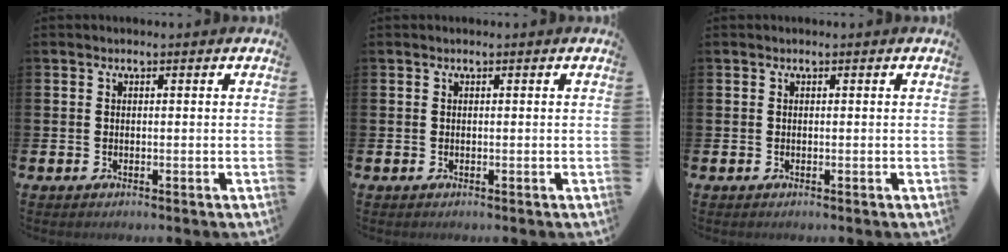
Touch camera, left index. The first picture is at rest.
{"total": 0.0}
{"total": 0.0}